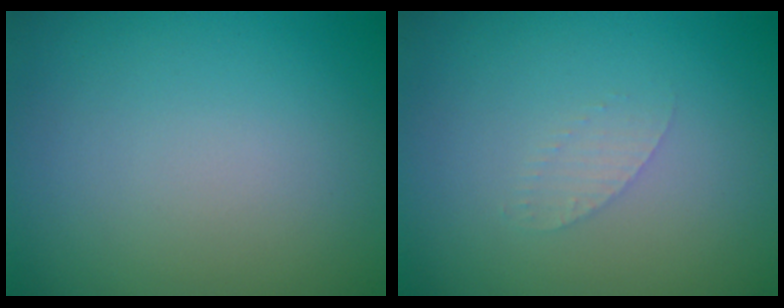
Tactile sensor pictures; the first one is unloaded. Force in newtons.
{"total": 1.0, "press": 1.0, "slide": 0.1}